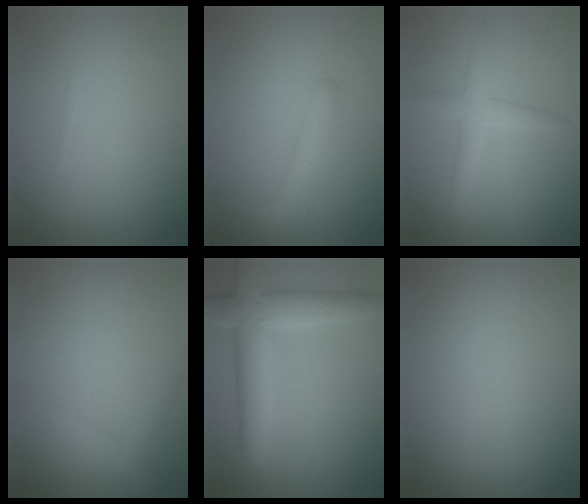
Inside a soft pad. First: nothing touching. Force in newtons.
{"total": 2.0, "press": 1.9, "slide": 0.1}
{"total": 2.3, "press": 2.3, "slide": 0.1}
{"total": 2.0, "press": 2.0, "slide": 0.1}
{"total": 6.1, "press": 6.1, "slide": 0.7}
{"total": 0.0}